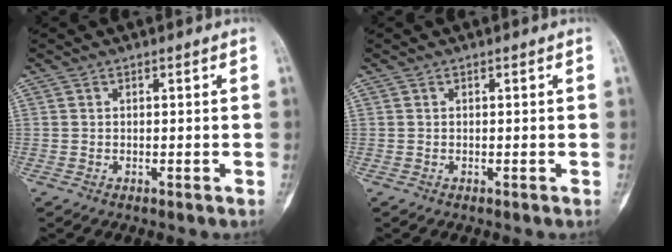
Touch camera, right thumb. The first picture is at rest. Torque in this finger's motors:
{"motor_torque": [0.03, -0.03, 0.05, -0.04, 0.02]}